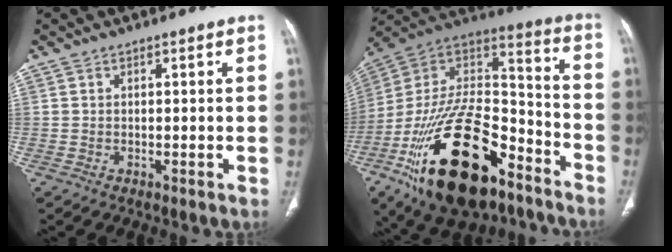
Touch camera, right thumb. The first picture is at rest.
{"total": 32.3, "force": [-16.8, 15.6, 22.8], "torque": [-0.417, 0.054, -0.279]}